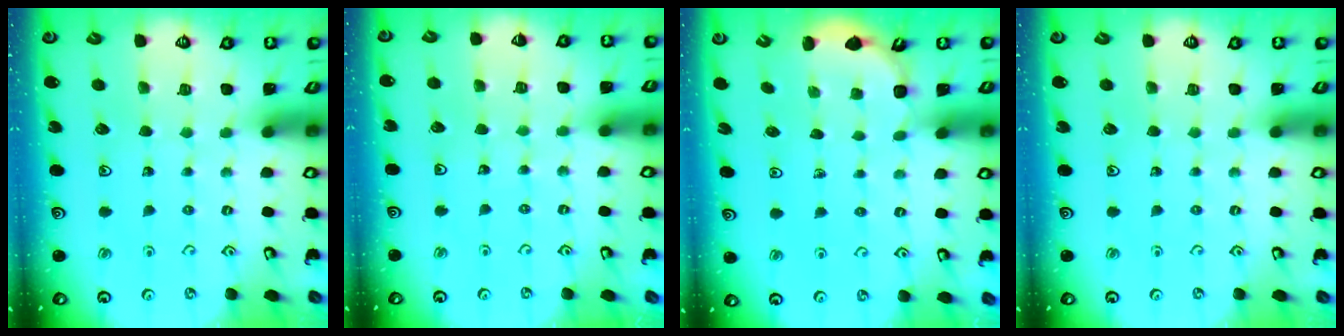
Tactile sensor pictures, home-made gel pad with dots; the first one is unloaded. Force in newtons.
{"total": 2.1, "press": 2.1, "slide": 0.2}
{"total": 2.5, "press": 2.1, "slide": 1.5}
{"total": 0.0}